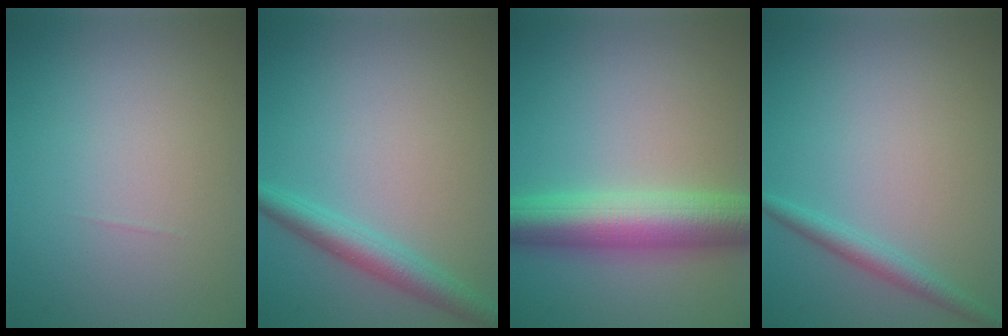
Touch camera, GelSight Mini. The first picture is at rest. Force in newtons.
{"total": 3.3, "press": 3.3, "slide": 0.1}
{"total": 7.9, "press": 7.8, "slide": 0.2}
{"total": 2.0, "press": 2.0, "slide": 0.1}